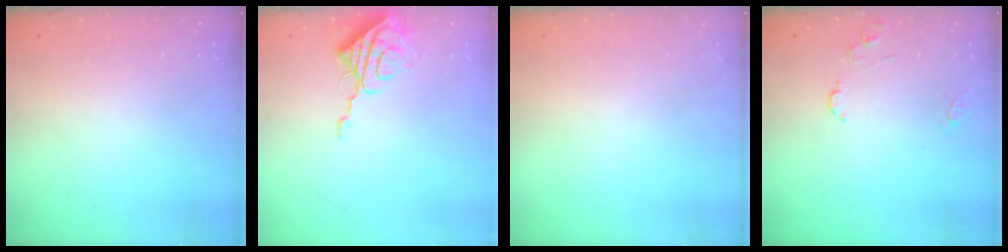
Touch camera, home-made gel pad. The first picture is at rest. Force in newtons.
{"total": 8.3, "press": 8.3, "slide": 0.3}
{"total": 0.0}
{"total": 7.5, "press": 7.5, "slide": 0.6}